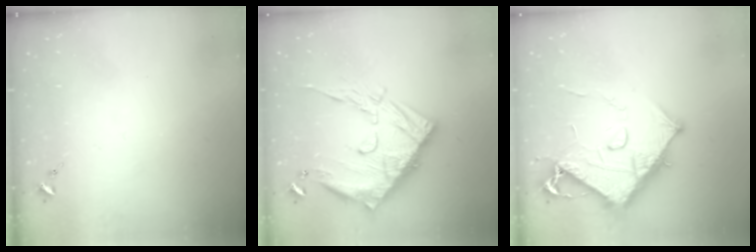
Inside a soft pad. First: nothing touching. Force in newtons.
{"total": 22.5, "press": 22.4, "slide": 2.1}
{"total": 13.1, "press": 13.1, "slide": 1.4}